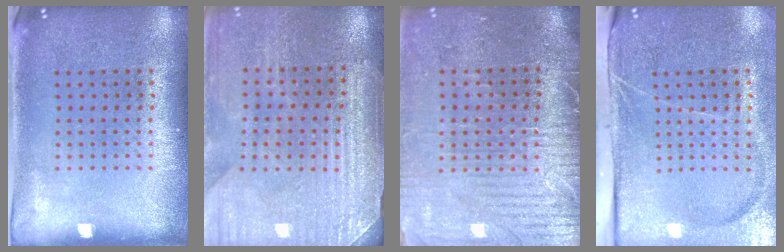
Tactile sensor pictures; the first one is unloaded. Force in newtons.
{"total": 3.4, "press": 3.4, "slide": 0.3}
{"total": 3.5, "press": 3.3, "slide": 1.3}
{"total": 4.3, "press": 3.5, "slide": 2.5}